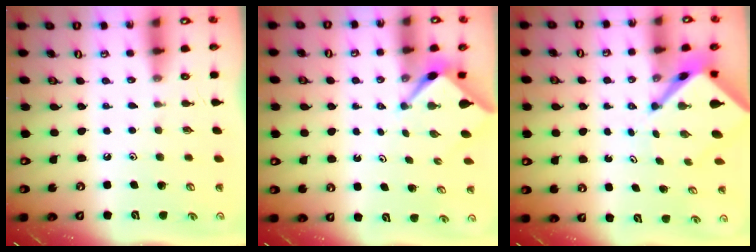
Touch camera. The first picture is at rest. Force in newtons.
{"total": 2.4, "press": 2.4, "slide": 0.3}
{"total": 6.1, "press": 6.1, "slide": 0.4}